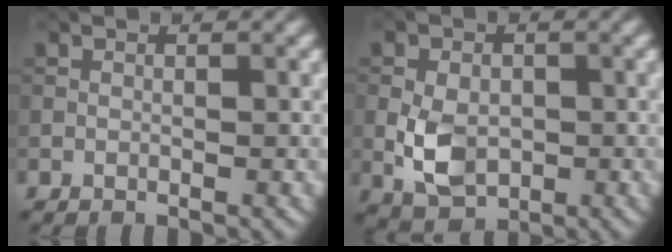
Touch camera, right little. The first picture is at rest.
{"total": 5.1, "force": [-1.1, 3.5, 3.5], "torque": [-0.072, -0.006, -0.022]}